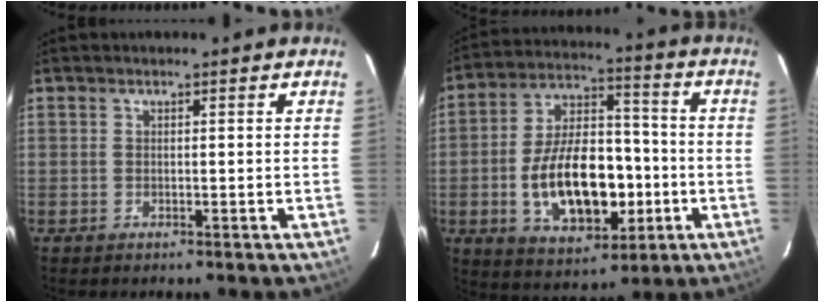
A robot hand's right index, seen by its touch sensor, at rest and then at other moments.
{"total": 18.2, "force": [-4.1, 10.0, 14.7], "torque": [-0.281, 0.015, -0.050]}